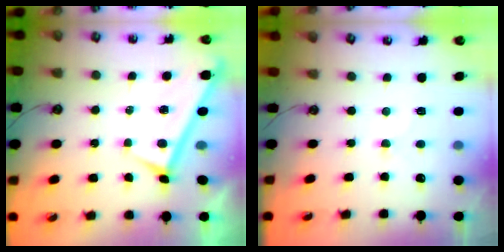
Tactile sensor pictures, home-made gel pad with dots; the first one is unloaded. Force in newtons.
{"total": 1.9, "press": 1.9, "slide": 0.4}